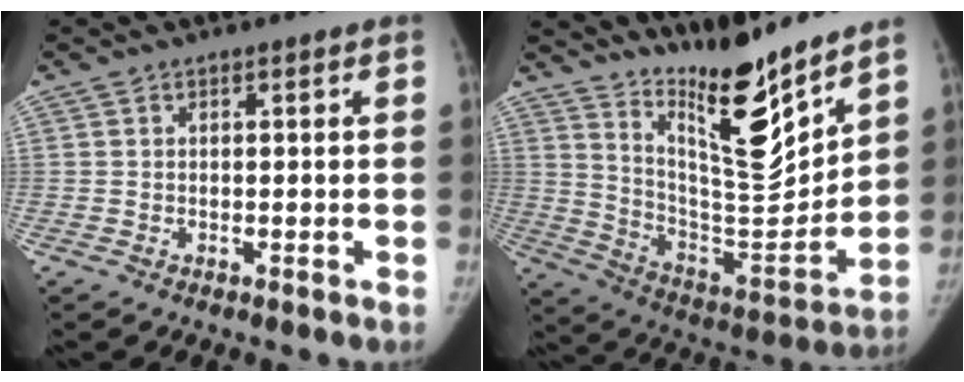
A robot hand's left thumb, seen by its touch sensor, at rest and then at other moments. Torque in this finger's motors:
{"motor_torque": [0.41, 0.44, 1.44, -1.33, 0.07]}